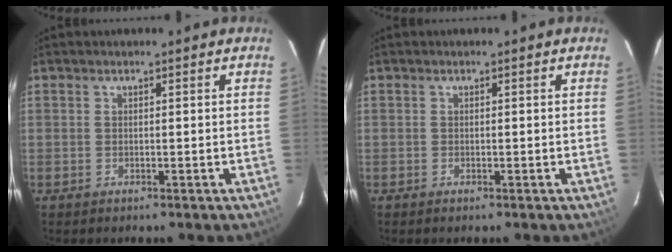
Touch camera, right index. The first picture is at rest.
{"total": 0.0}